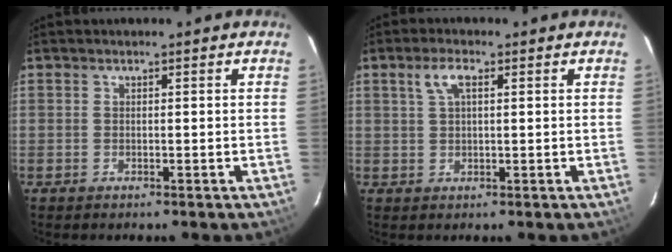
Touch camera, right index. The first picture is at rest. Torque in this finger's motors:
{"motor_torque": [0.22, -0.13, 0.20, 0.05]}